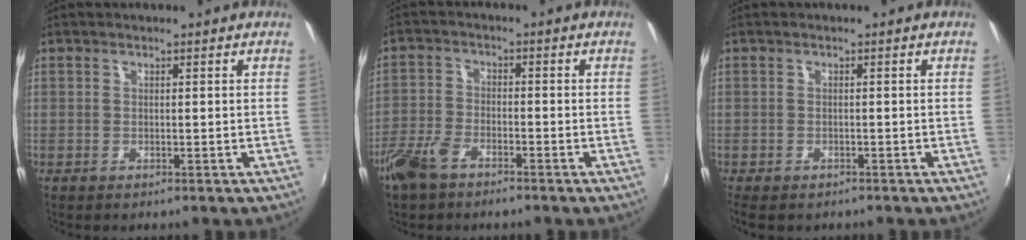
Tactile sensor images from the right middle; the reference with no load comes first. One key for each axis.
{"total": 6.5, "fx": -4.7, "fy": 2.8, "fz": 3.6, "tx": -0.089, "ty": -0.003, "tz": -0.093}
{"total": 3.8, "fx": -2.8, "fy": 1.8, "fz": 1.9, "tx": -0.044, "ty": -0.018, "tz": -0.041}